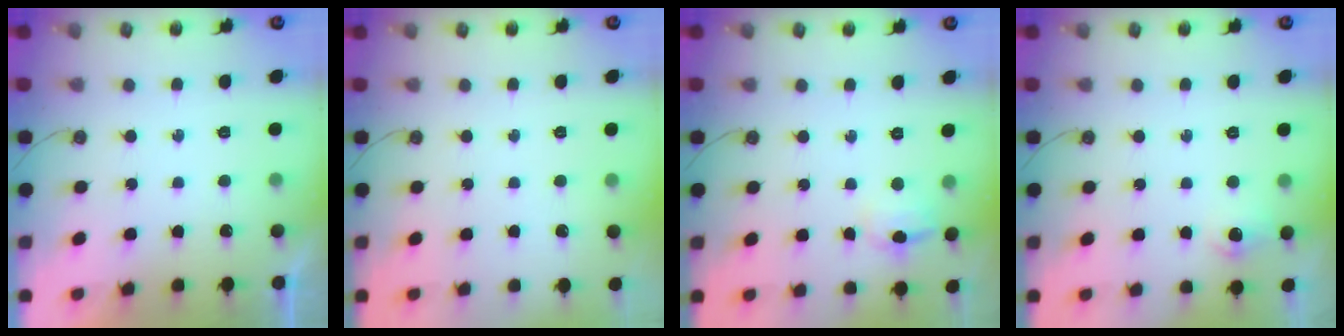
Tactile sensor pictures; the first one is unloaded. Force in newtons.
{"total": 0.0}
{"total": 6.9, "press": 6.7, "slide": 1.2}
{"total": 7.2, "press": 7.2, "slide": 1.0}